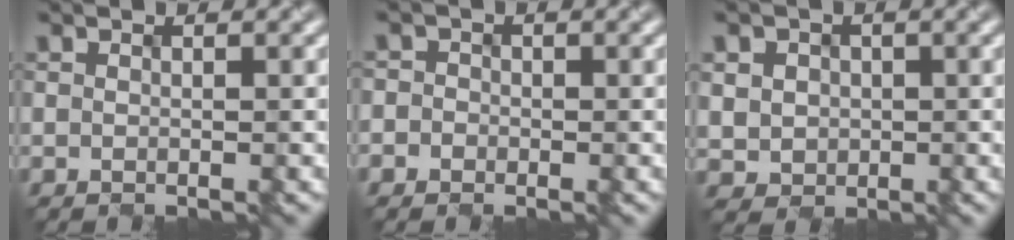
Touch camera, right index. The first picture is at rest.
{"total": 1.4, "force": [-0.9, 0.9, -0.5], "torque": [0.011, -0.003, -0.016]}
{"total": 4.3, "force": [0.6, 4.0, 1.4], "torque": [-0.053, 0.017, 0.014]}